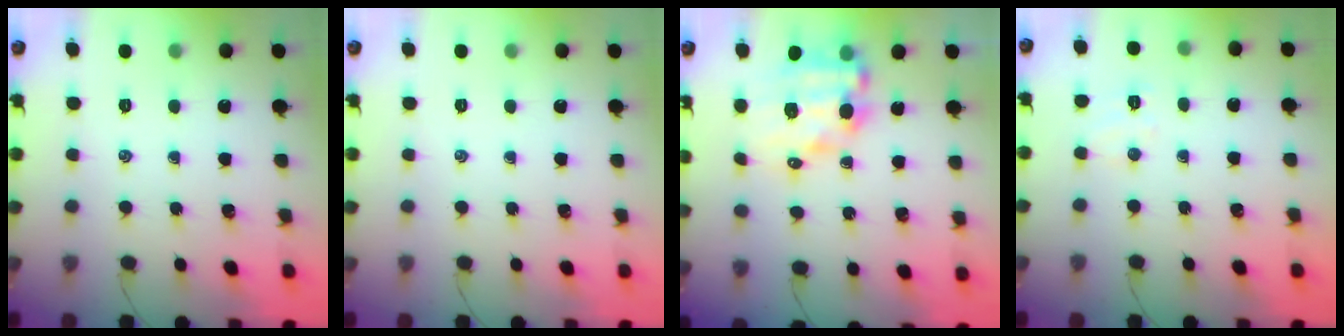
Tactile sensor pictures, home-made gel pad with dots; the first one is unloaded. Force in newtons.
{"total": 0.0}
{"total": 10.7, "press": 10.4, "slide": 2.7}
{"total": 5.0, "press": 4.9, "slide": 1.1}